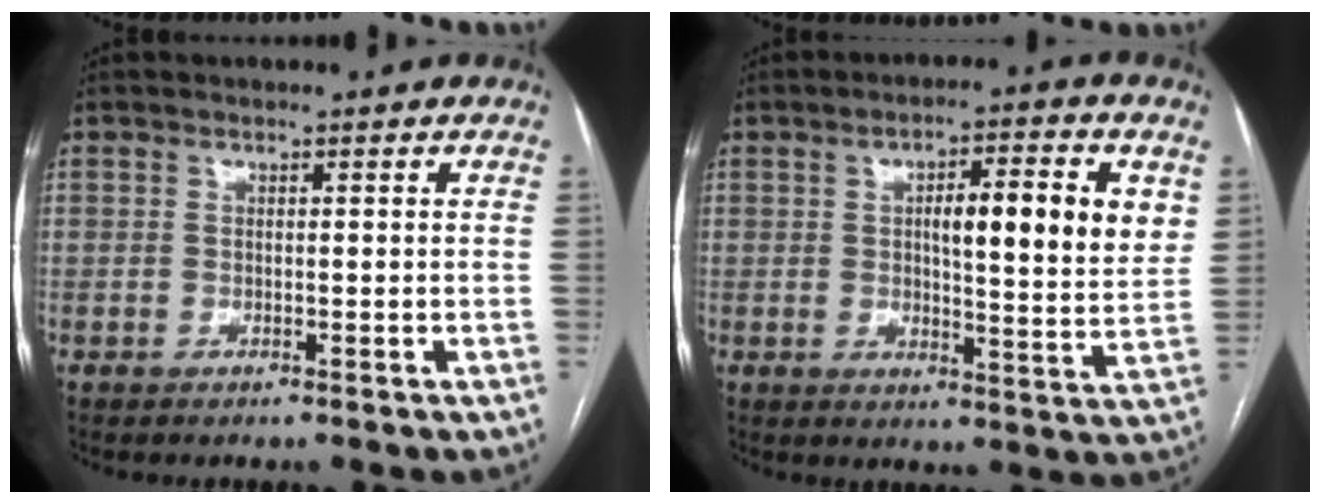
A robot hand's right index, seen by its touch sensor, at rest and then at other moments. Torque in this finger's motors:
{"motor_torque": [0.44, 0.25, 0.18, 0.07]}